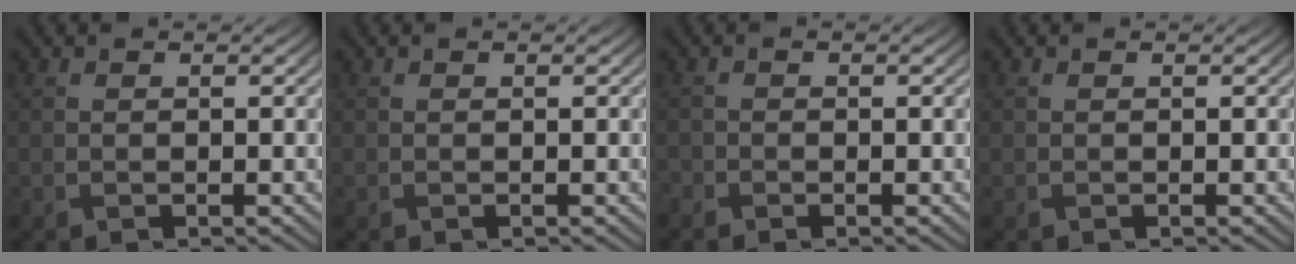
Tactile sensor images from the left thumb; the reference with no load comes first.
{"total": 0.0}
{"total": 1.1, "force": [-1.0, 0.4, 0.1], "torque": [-0.004, -0.004, -0.024]}
{"total": 0.0}